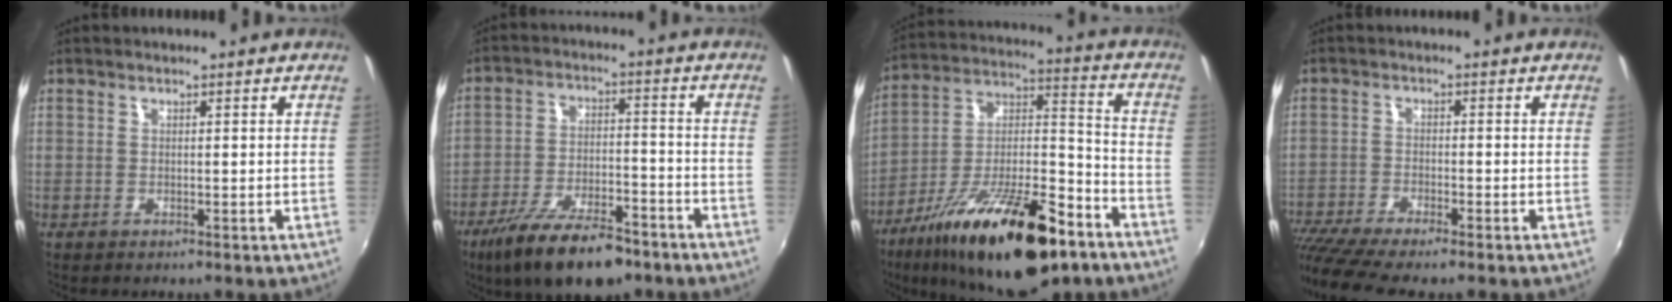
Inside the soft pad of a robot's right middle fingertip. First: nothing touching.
{"total": 15.7, "force": [-11.3, 5.4, 9.5], "torque": [-0.192, -0.027, -0.186]}
{"total": 26.2, "force": [-15.8, 9.0, 18.9], "torque": [-0.318, -0.013, -0.249]}
{"total": 10.8, "force": [-9.1, 0.9, 5.7], "torque": [-0.139, -0.047, -0.160]}